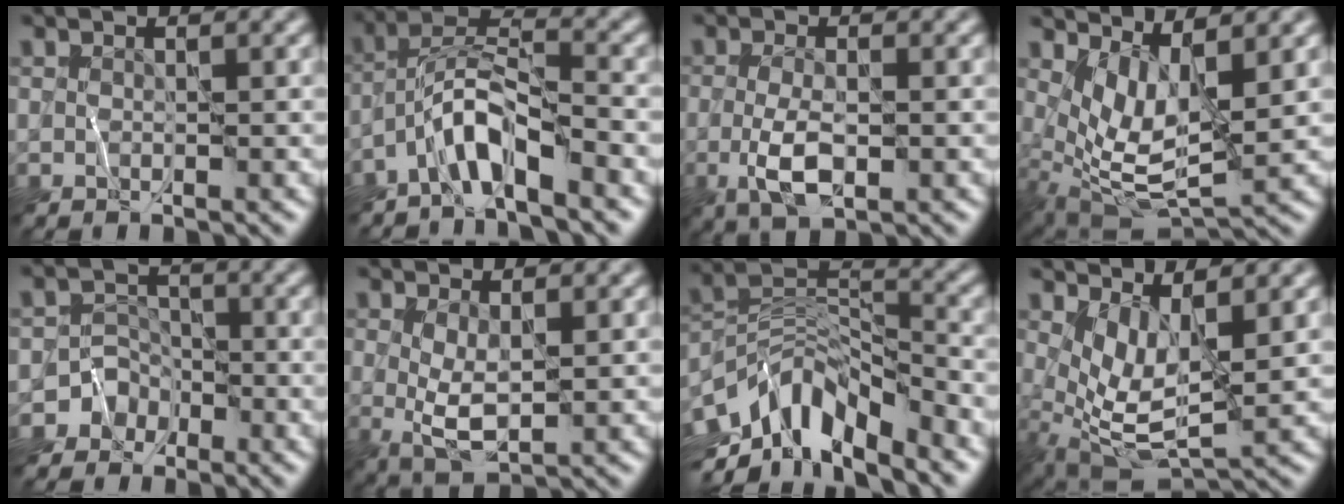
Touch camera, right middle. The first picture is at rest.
{"total": 4.9, "force": [-3.4, 1.0, 3.3], "torque": [-0.061, 0.009, -0.075]}
{"total": 3.8, "force": [-0.8, 1.4, 3.4], "torque": [-0.073, -0.008, -0.017]}
{"total": 5.2, "force": [2.1, 1.8, 4.5], "torque": [-0.100, -0.017, 0.043]}
{"total": 3.4, "force": [-2.1, 2.6, -0.3], "torque": [0.047, 0.013, -0.047]}
{"total": 3.1, "force": [0.5, 1.1, 2.9], "torque": [-0.063, -0.006, 0.013]}
{"total": 9.0, "force": [-5.5, 3.8, 6.1], "torque": [-0.099, 0.003, -0.115]}
{"total": 4.8, "force": [1.6, 1.7, 4.2], "torque": [-0.095, -0.017, 0.035]}